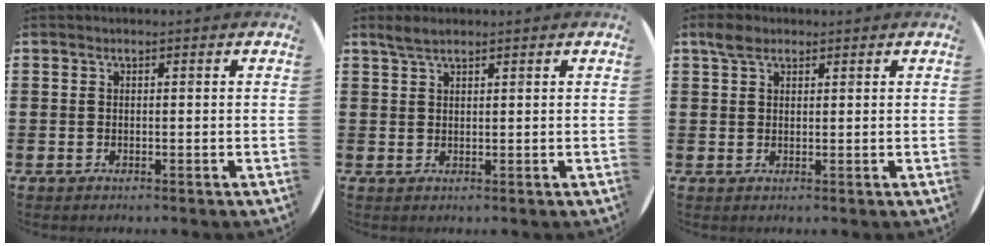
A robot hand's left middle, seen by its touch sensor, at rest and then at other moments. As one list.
[{"total": 2.1, "force": [1.7, 0.5, 1.1], "torque": [-0.025, 0.004, 0.031]}, {"total": 2.3, "force": [1.7, 1.2, 1.0], "torque": [-0.014, 0.003, 0.031]}]